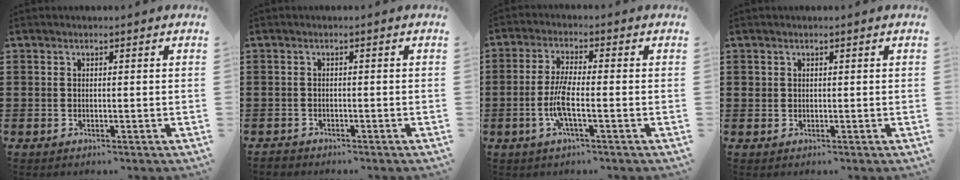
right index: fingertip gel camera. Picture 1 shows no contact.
{"total": 1.0, "force": [-0.9, 0.3, 0.0], "torque": [-0.003, 0.001, -0.021]}
{"total": 5.8, "force": [-1.7, 1.1, 5.4], "torque": [-0.122, -0.010, -0.037]}
{"total": 0.6, "force": [0.3, 0.6, 0.0], "torque": [-0.002, 0.004, 0.005]}